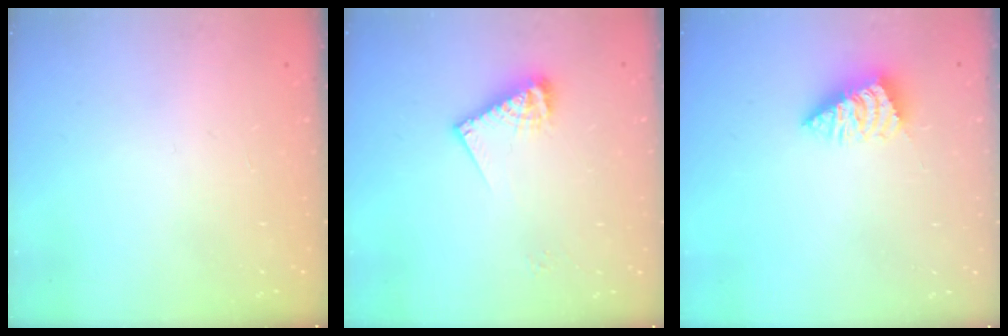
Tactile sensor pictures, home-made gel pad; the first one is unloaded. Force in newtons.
{"total": 9.8, "press": 9.8, "slide": 0.8}
{"total": 2.1, "press": 2.1, "slide": 0.3}